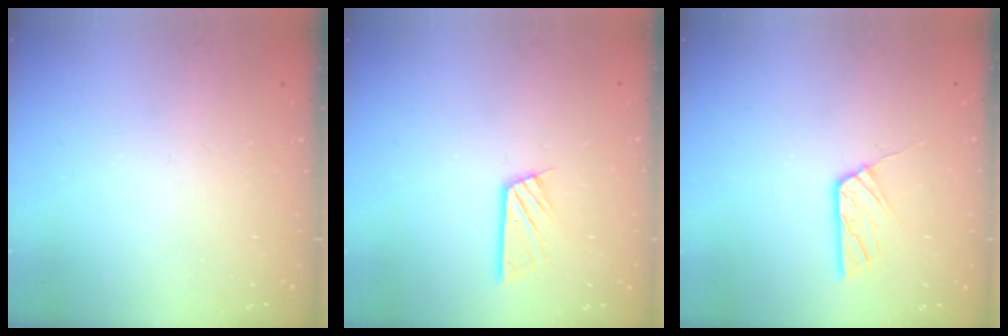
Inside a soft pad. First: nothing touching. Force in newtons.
{"total": 7.5, "press": 7.5, "slide": 0.7}
{"total": 5.8, "press": 5.8, "slide": 0.3}